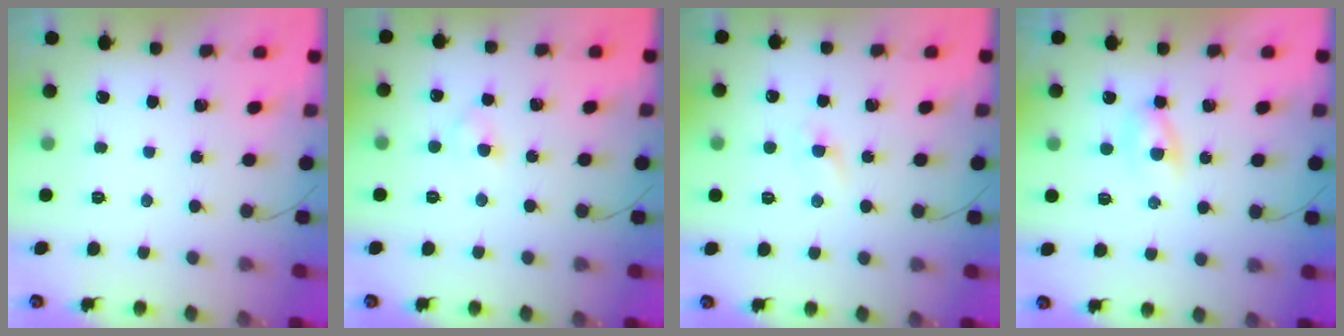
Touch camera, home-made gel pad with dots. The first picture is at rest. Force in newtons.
{"total": 2.2, "press": 2.1, "slide": 0.8}
{"total": 1.0, "press": 0.8, "slide": 0.6}
{"total": 2.2, "press": 2.0, "slide": 0.9}